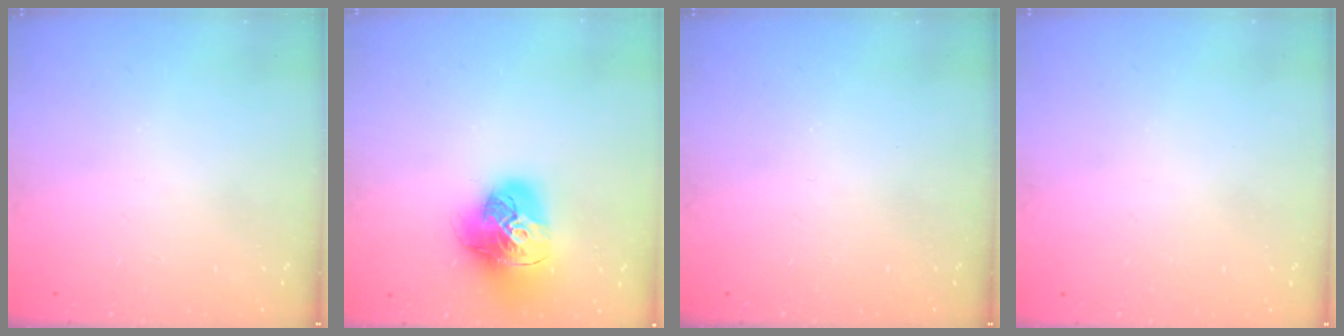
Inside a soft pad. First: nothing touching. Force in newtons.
{"total": 19.2, "press": 19.1, "slide": 2.2}
{"total": 0.0}
{"total": 0.7, "press": 0.7, "slide": 0.3}